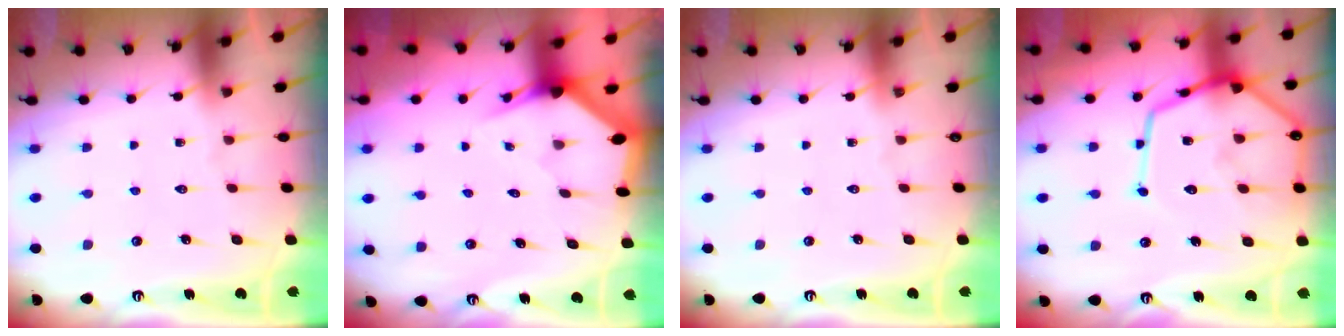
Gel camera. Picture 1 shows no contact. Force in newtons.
{"total": 3.0, "press": 3.0, "slide": 0.2}
{"total": 0.0}
{"total": 17.4, "press": 17.3, "slide": 1.6}